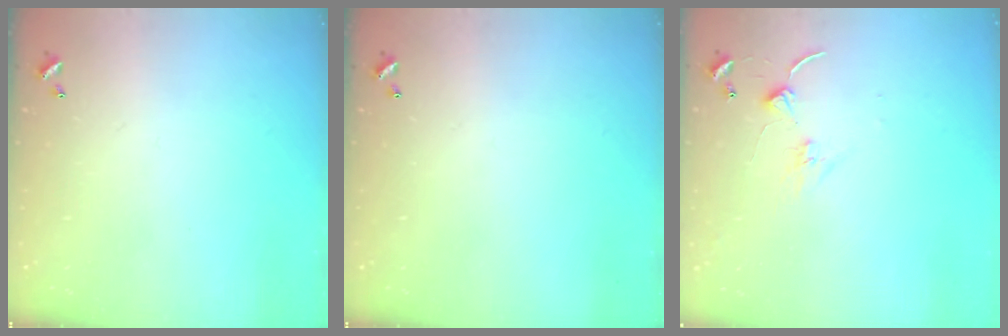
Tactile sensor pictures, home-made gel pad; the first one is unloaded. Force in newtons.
{"total": 0.0}
{"total": 0.6, "press": 0.5, "slide": 0.3}